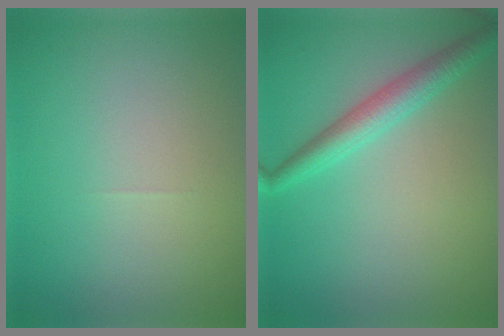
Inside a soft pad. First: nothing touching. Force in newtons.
{"total": 3.1, "press": 3.1, "slide": 0.0}